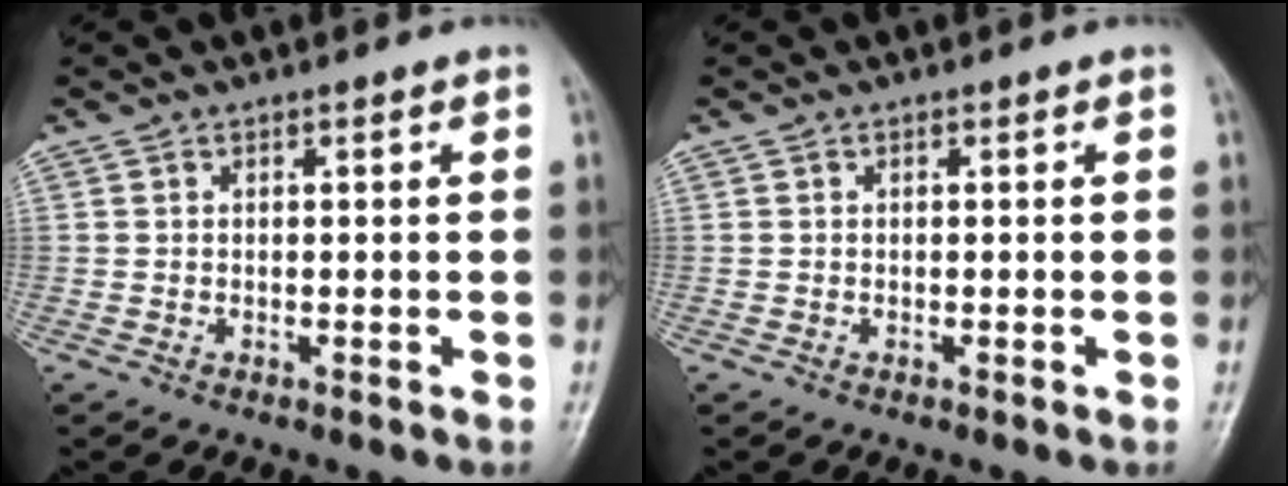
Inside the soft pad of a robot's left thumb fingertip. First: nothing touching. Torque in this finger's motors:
{"motor_torque": [0.01, 0.01, -0.06, -0.07, 0.00]}